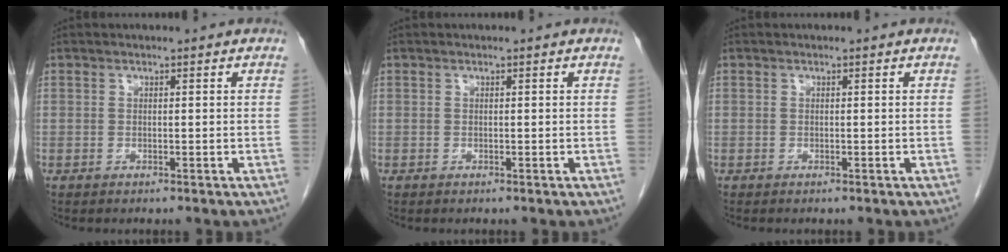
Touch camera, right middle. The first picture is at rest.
{"total": 0.0}
{"total": 0.0}